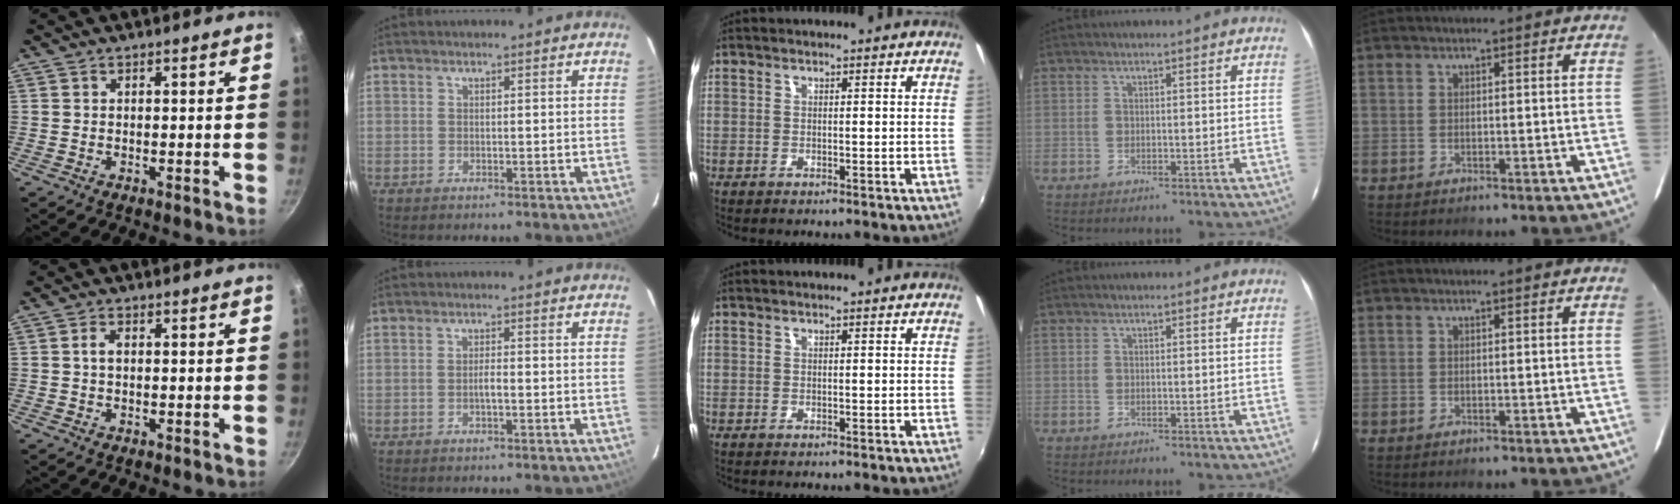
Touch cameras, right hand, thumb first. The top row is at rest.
{"thumb": {"total": 1.8, "force": [0.1, 1.2, 1.4], "torque": [-0.024, 0.004, 0.001]}, "index": {"total": 1.4, "force": [-0.5, 0.3, 1.3], "torque": [-0.025, 0.000, -0.010]}}